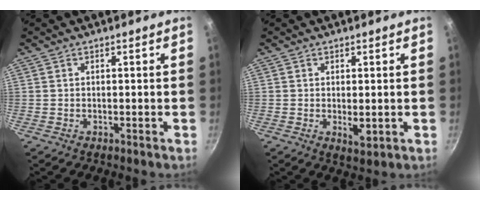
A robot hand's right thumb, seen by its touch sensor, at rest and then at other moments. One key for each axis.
{"total": 2.8, "fx": -0.1, "fy": 1.2, "fz": 2.6, "tx": -0.043, "ty": -0.012, "tz": 0.001}